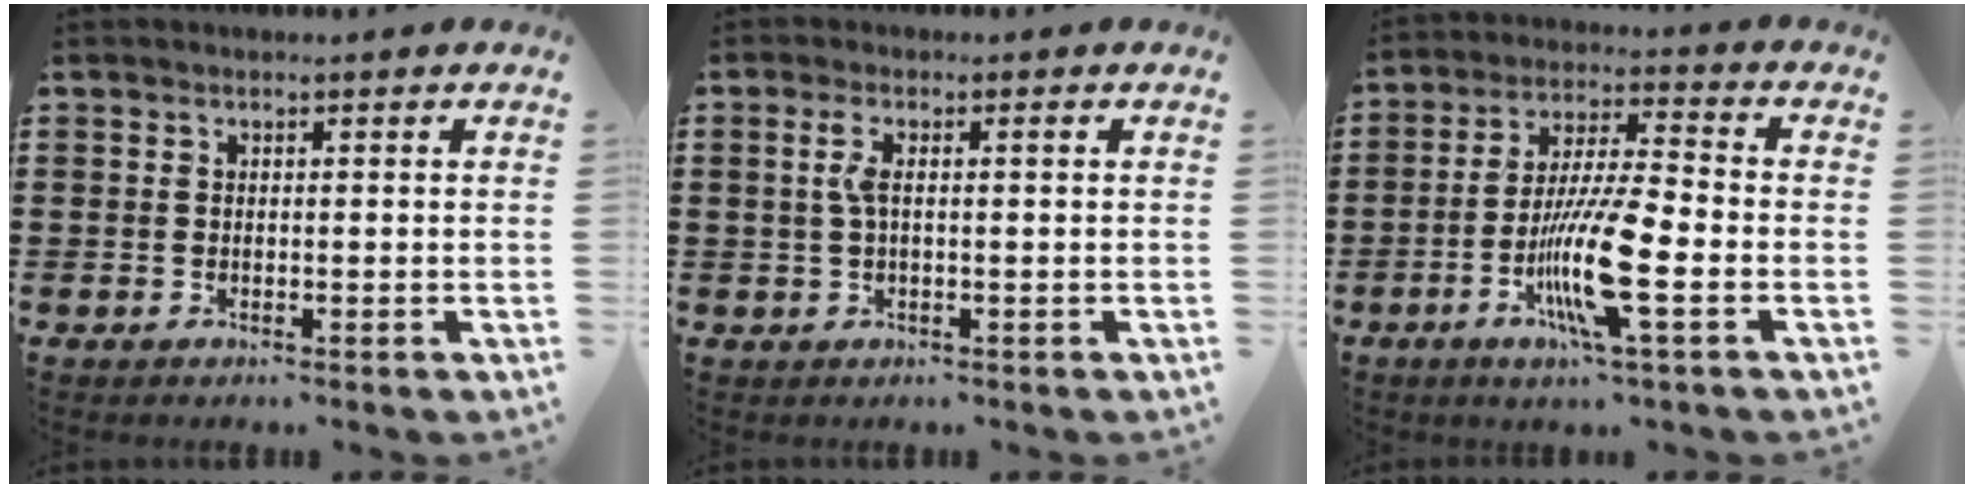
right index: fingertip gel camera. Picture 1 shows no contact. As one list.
[{"total": 3.0, "force": [0.4, 0.6, 2.9], "torque": [-0.070, -0.004, -0.002]}, {"total": 12.4, "force": [-4.0, 2.1, 11.5], "torque": [-0.234, -0.012, -0.079]}]